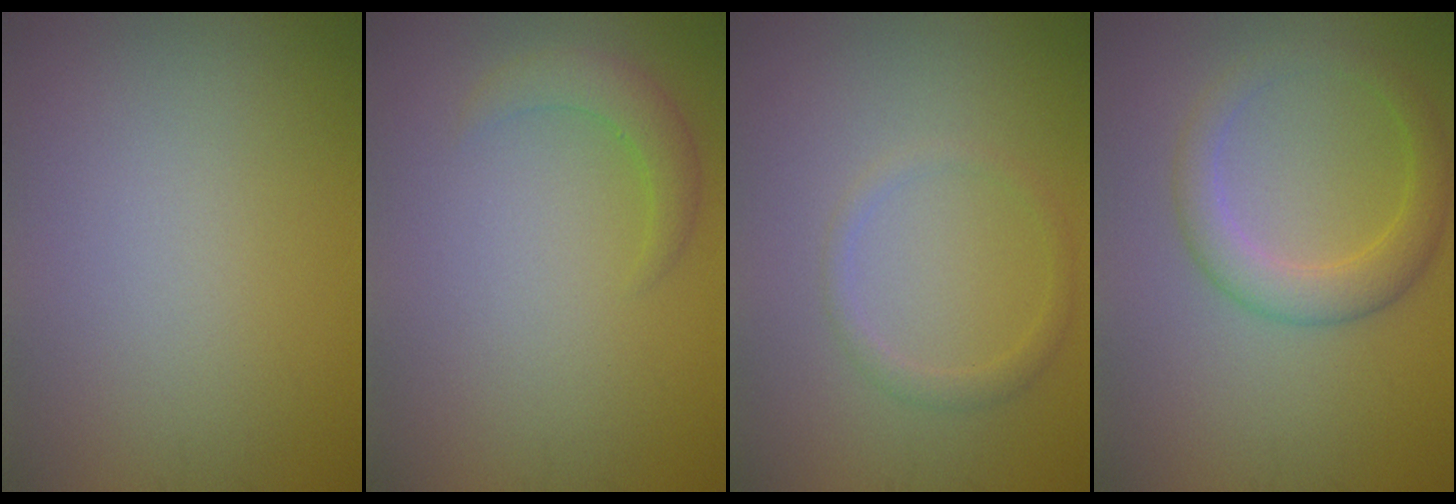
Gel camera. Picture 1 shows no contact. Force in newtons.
{"total": 2.3, "press": 2.3, "slide": 0.0}
{"total": 1.4, "press": 1.4, "slide": 0.0}
{"total": 2.6, "press": 2.6, "slide": 0.2}